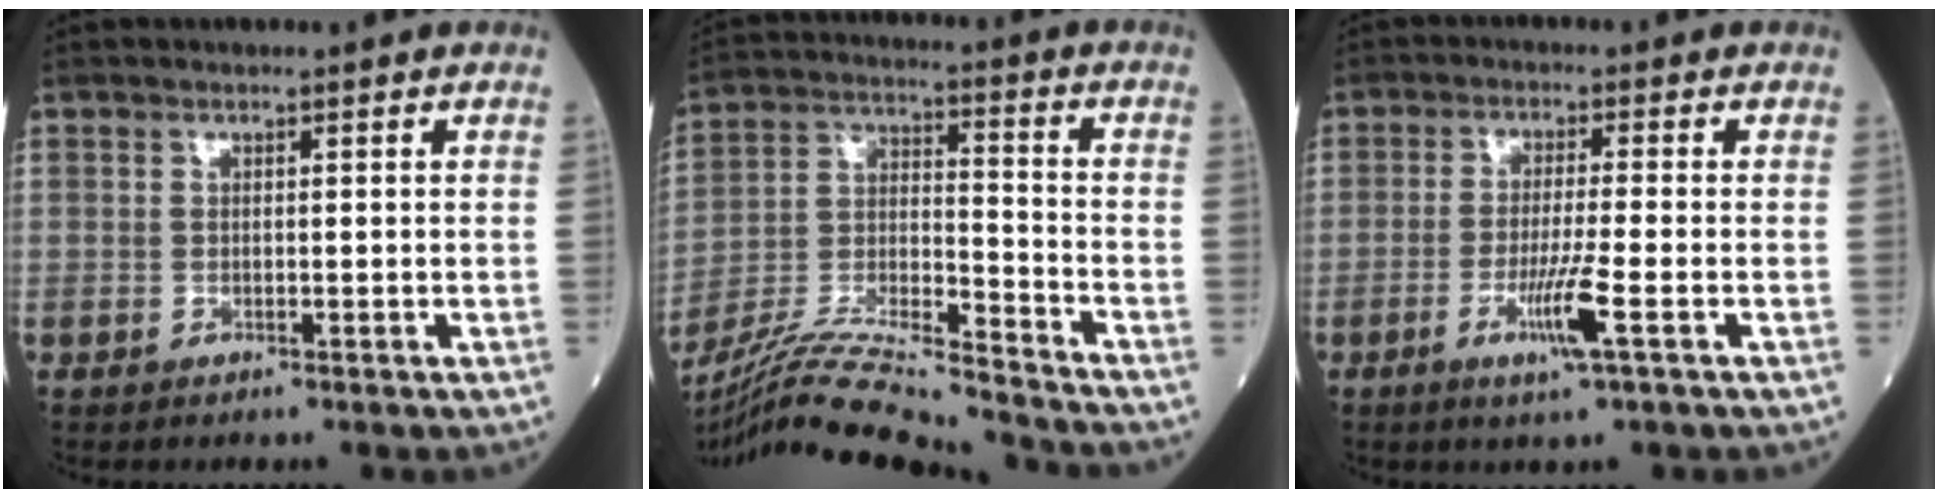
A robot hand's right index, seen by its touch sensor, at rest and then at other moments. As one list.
[{"total": 19.0, "force": [-17.4, -0.3, 7.6], "torque": [-0.160, -0.018, -0.308]}, {"total": 5.8, "force": [-2.3, -0.5, 5.3], "torque": [-0.101, -0.013, -0.041]}]